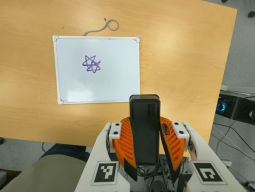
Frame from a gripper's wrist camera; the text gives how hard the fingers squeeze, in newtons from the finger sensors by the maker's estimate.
{"total": 10.4, "left": 8.6, "right": 12.1}